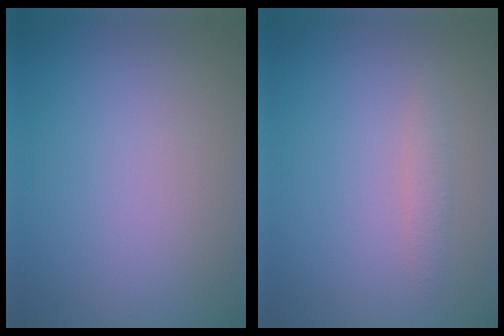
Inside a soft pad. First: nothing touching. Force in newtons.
{"total": 1.1, "press": 1.1, "slide": 0.0}